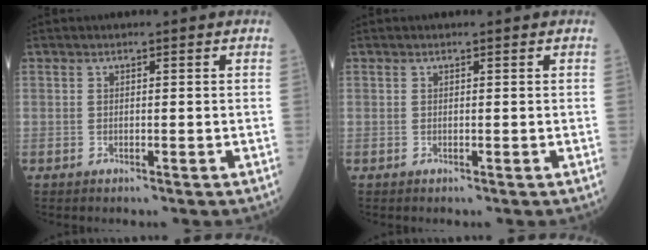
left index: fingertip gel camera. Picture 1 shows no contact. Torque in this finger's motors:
{"motor_torque": [0.00, 0.00, 0.02, 0.00]}